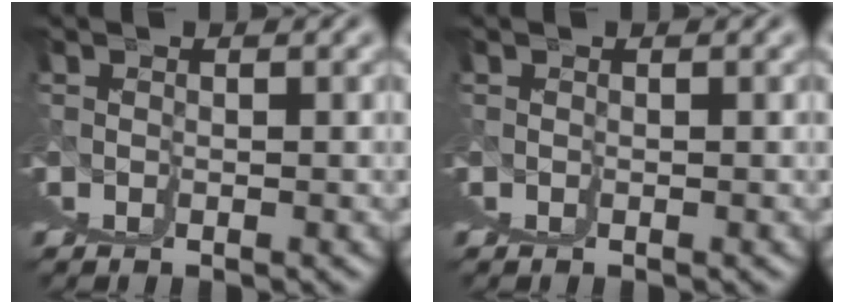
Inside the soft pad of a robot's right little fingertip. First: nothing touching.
{"total": 0.0}